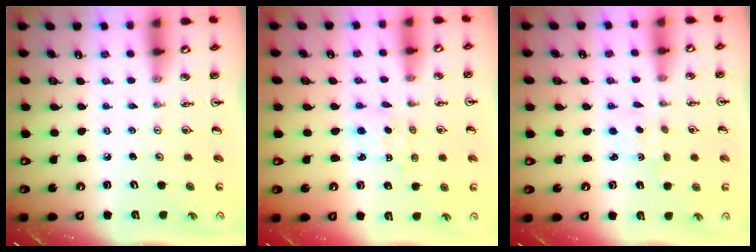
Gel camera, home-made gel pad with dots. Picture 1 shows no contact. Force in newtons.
{"total": 1.8, "press": 1.6, "slide": 0.6}
{"total": 1.4, "press": 1.3, "slide": 0.4}